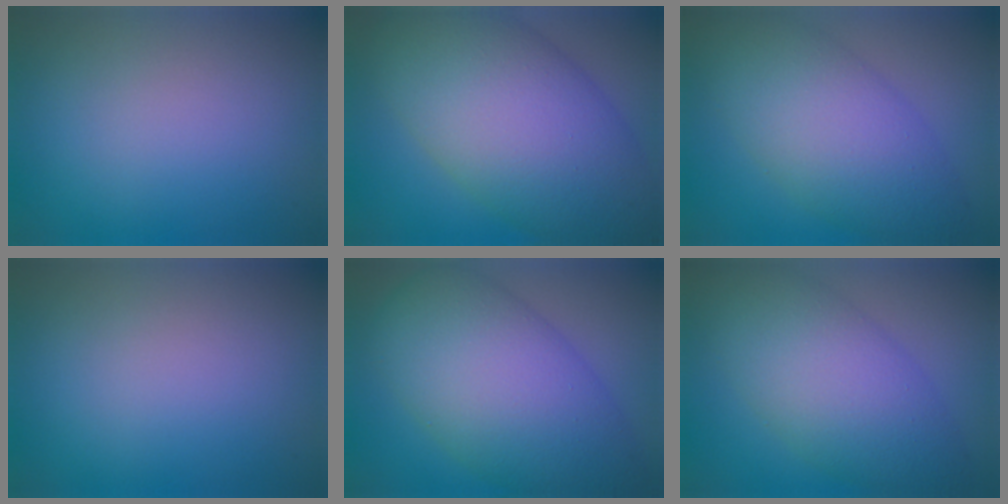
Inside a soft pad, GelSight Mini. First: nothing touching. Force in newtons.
{"total": 14.3, "press": 14.3, "slide": 0.7}
{"total": 8.6, "press": 8.5, "slide": 0.5}
{"total": 0.0}
{"total": 11.9, "press": 11.9, "slide": 0.4}
{"total": 8.6, "press": 8.5, "slide": 0.5}